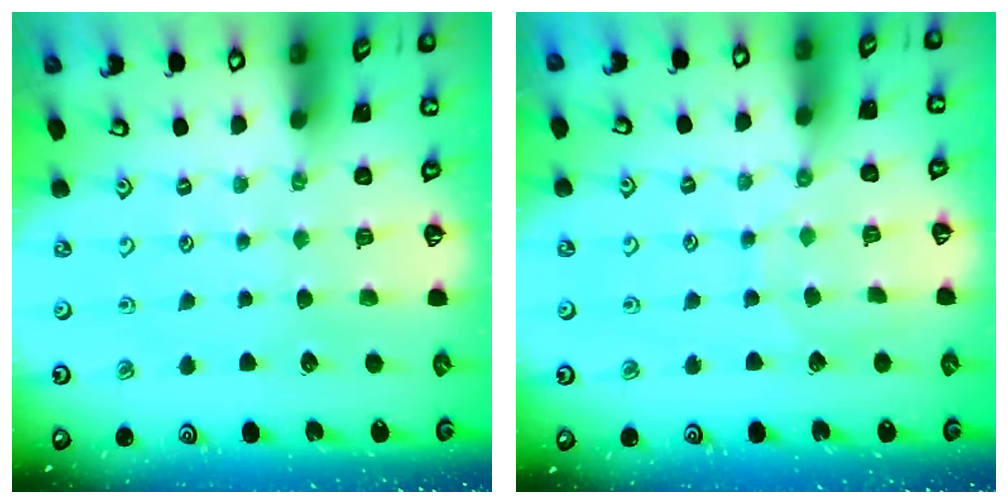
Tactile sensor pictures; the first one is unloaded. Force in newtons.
{"total": 5.0, "press": 5.0, "slide": 0.6}